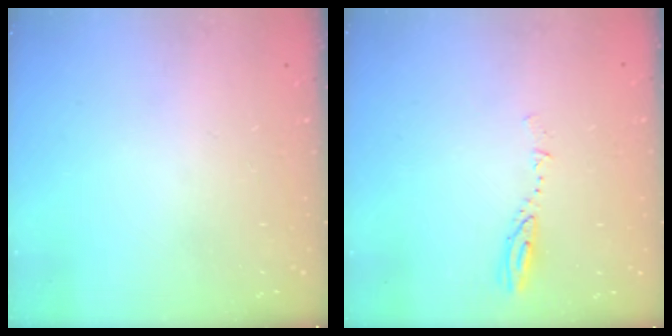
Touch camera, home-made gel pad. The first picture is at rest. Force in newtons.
{"total": 3.9, "press": 3.9, "slide": 0.3}